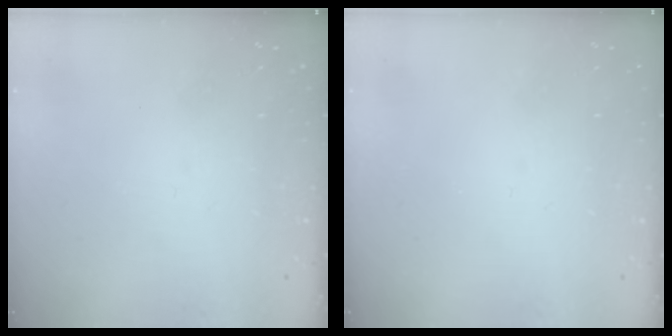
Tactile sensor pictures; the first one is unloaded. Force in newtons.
{"total": 0.0}